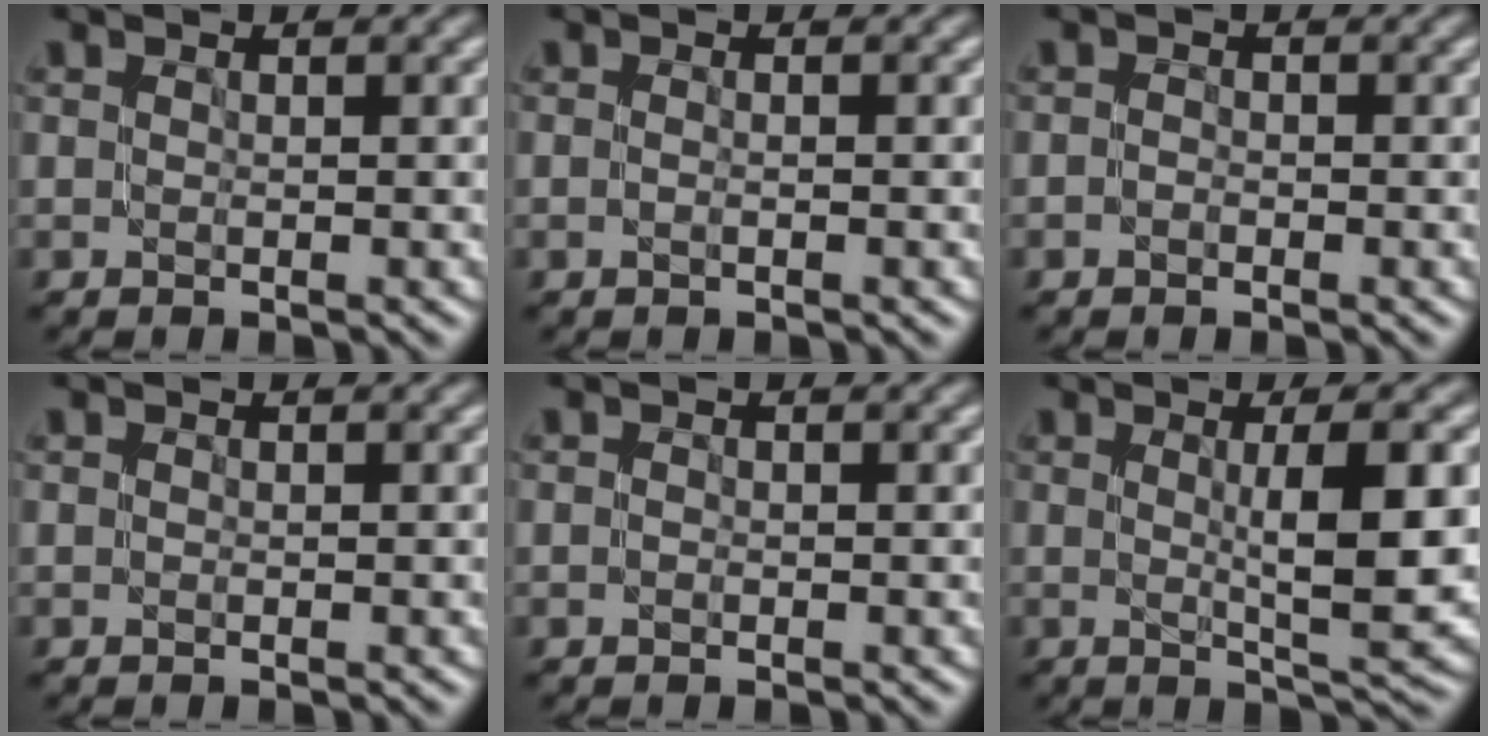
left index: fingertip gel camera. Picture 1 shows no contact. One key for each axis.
{"total": 0.6, "fx": -0.2, "fy": 0.2, "fz": 0.6, "tx": -0.011, "ty": -0.007, "tz": -0.007}
{"total": 0.6, "fx": -0.3, "fy": 0.4, "fz": 0.2, "tx": -0.004, "ty": 0.000, "tz": -0.009}
{"total": 0.0}
{"total": 0.0}
{"total": 6.3, "fx": 0.6, "fy": 1.2, "fz": 6.1, "tx": -0.087, "ty": 0.000, "tz": 0.012}